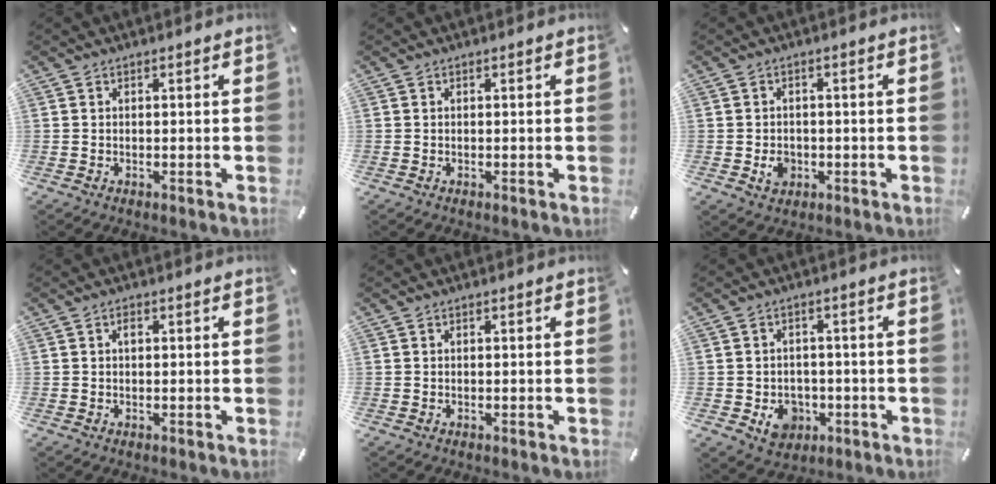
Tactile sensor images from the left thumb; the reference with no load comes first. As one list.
[{"total": 0.0}, {"total": 4.0, "force": [-0.9, 3.4, 1.9], "torque": [-0.023, 0.004, -0.015]}, {"total": 1.0, "force": [0.2, 0.6, 0.9], "torque": [-0.018, 0.003, 0.002]}, {"total": 0.0}, {"total": 6.9, "force": [-2.1, 5.9, 2.9], "torque": [-0.040, 0.007, -0.036]}]